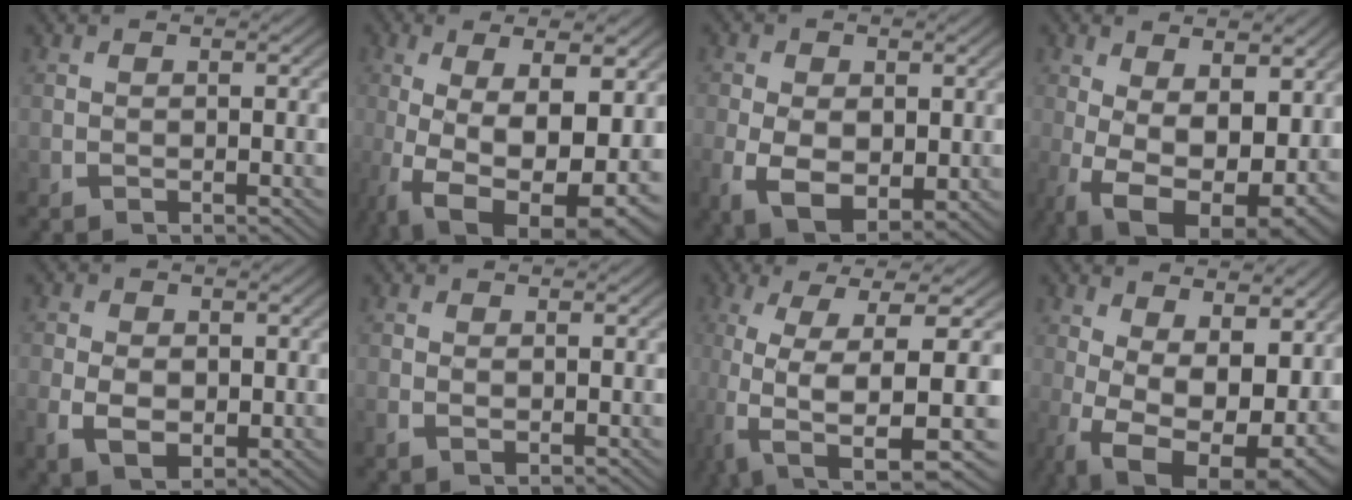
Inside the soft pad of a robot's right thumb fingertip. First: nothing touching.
{"total": 11.2, "force": [-2.1, 5.4, 9.6], "torque": [-0.200, -0.048, 0.001]}
{"total": 7.1, "force": [-1.6, 5.1, 4.8], "torque": [-0.120, -0.049, -0.002]}
{"total": 10.5, "force": [-2.9, 6.2, 7.9], "torque": [-0.169, -0.065, -0.014]}
{"total": 4.4, "force": [-0.6, 3.2, 3.0], "torque": [-0.064, -0.024, 0.004]}
{"total": 0.8, "force": [0.1, 0.4, 0.6], "torque": [-0.020, -0.007, 0.008]}
{"total": 13.3, "force": [-3.6, 6.1, 11.3], "torque": [-0.220, -0.045, -0.029]}
{"total": 10.0, "force": [-2.0, 5.6, 8.0], "torque": [-0.166, -0.065, 0.001]}